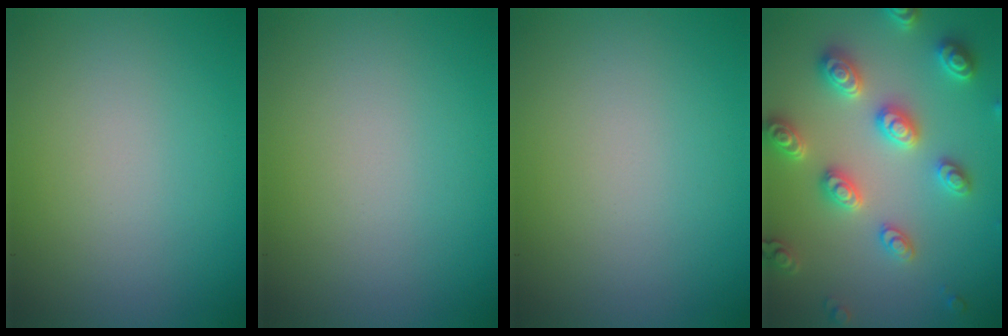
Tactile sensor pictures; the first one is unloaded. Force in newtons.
{"total": 0.0}
{"total": 0.0}
{"total": 5.0, "press": 4.8, "slide": 1.1}